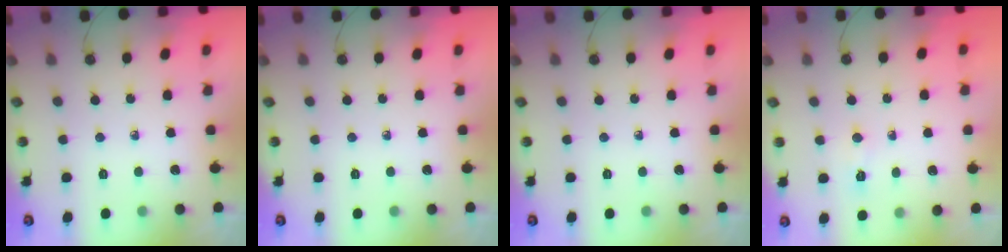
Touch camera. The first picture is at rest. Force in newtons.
{"total": 0.0}
{"total": 0.0}
{"total": 3.6, "press": 3.3, "slide": 1.3}